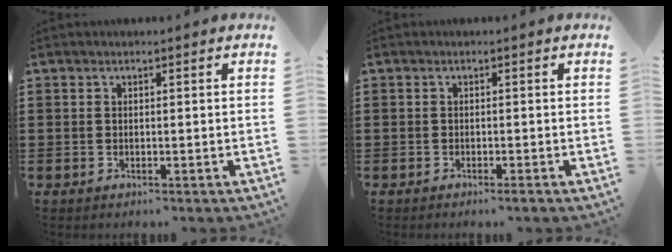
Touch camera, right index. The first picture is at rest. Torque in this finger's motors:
{"motor_torque": [0.42, 0.13, 0.05, 0.01]}